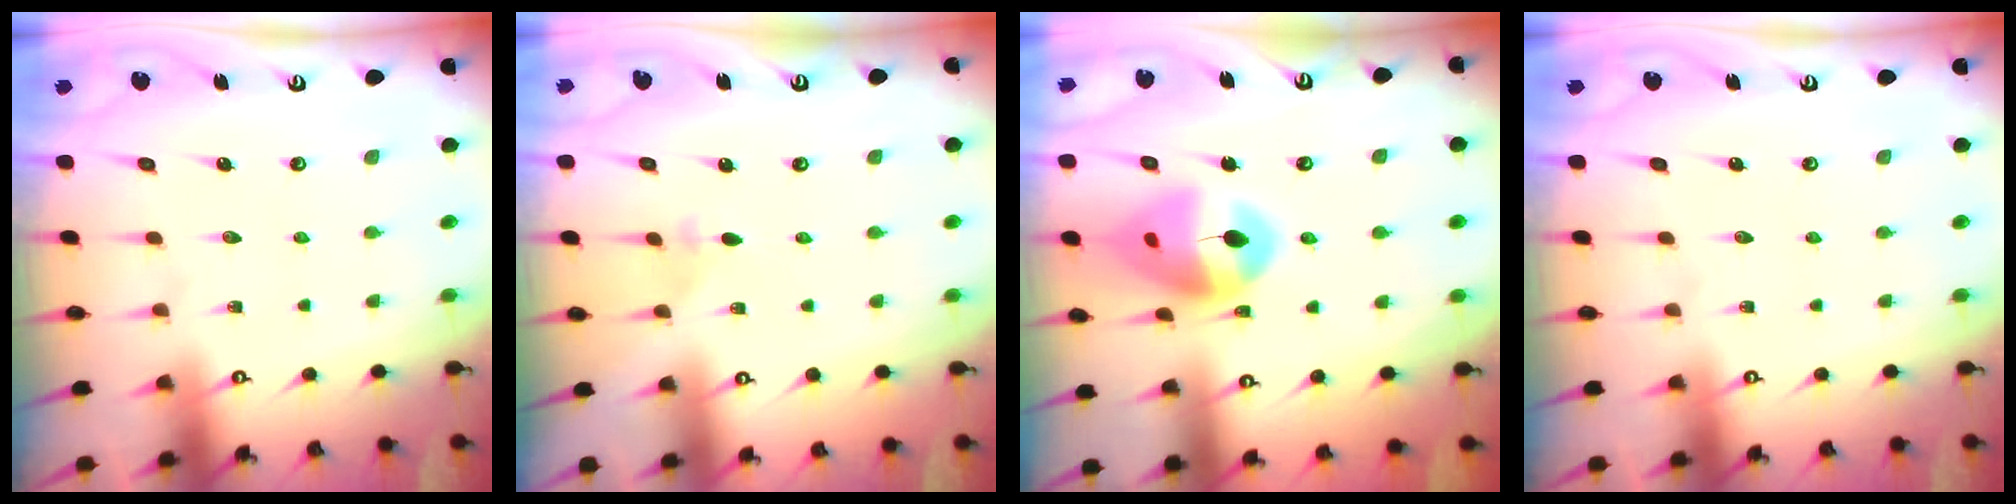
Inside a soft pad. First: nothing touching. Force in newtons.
{"total": 2.0, "press": 1.9, "slide": 0.5}
{"total": 14.3, "press": 14.2, "slide": 1.7}
{"total": 0.0}